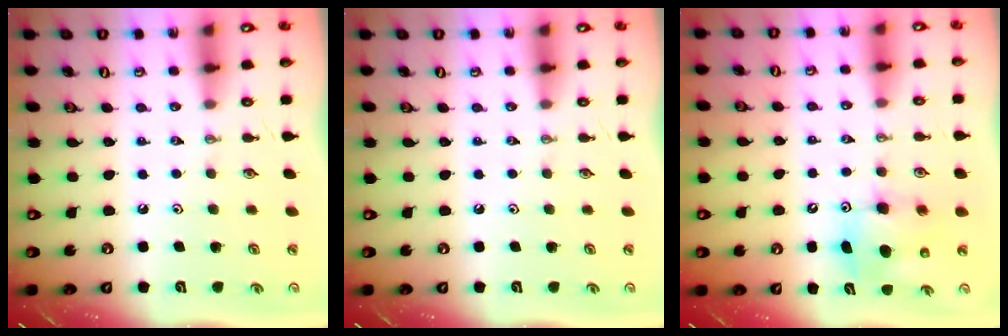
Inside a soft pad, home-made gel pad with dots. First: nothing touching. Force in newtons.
{"total": 0.0}
{"total": 8.0, "press": 7.7, "slide": 2.1}